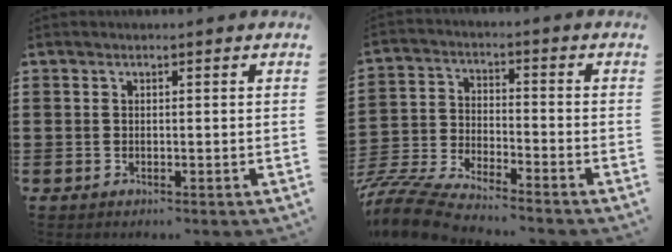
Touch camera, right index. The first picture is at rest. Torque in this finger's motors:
{"motor_torque": [0.09, 0.05, 0.26, 0.12]}